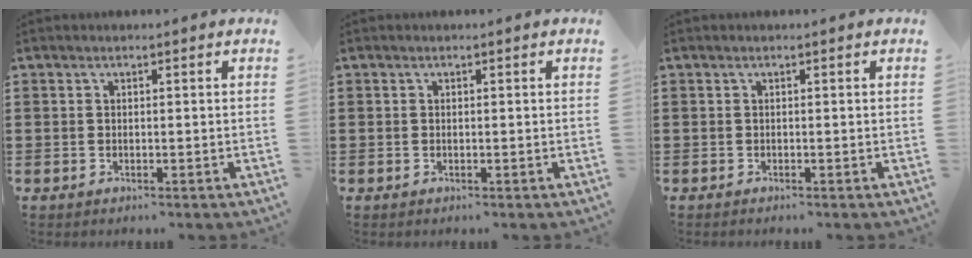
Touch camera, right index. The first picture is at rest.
{"total": 0.0}
{"total": 0.0}